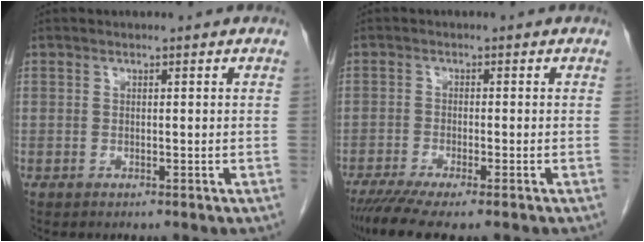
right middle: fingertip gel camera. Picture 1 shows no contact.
{"total": 7.2, "force": [-5.5, 0.5, 4.6], "torque": [-0.070, -0.017, -0.089]}